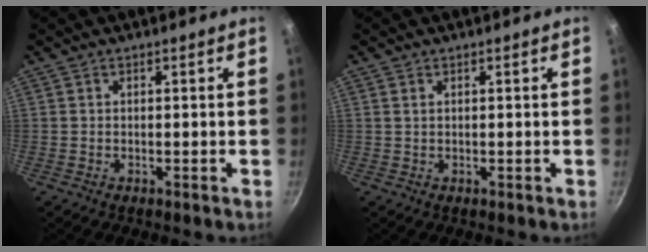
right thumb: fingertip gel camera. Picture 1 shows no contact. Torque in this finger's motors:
{"motor_torque": [-0.15, 0.04, 0.13, 0.66, -0.02]}